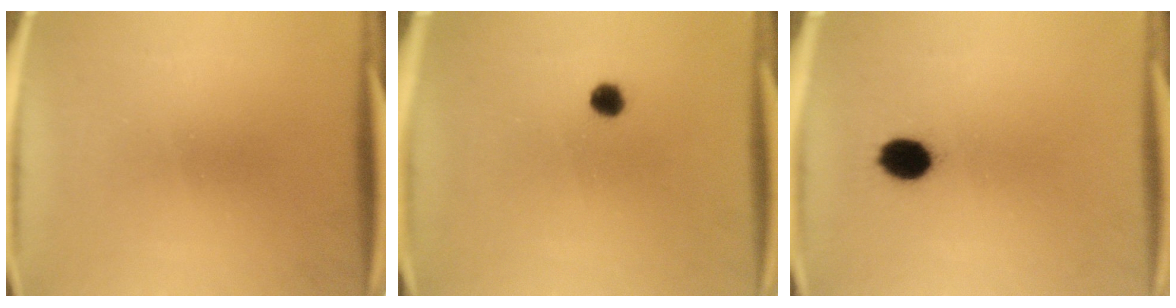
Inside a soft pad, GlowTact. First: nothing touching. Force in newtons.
{"total": 2.3}
{"total": 5.7}